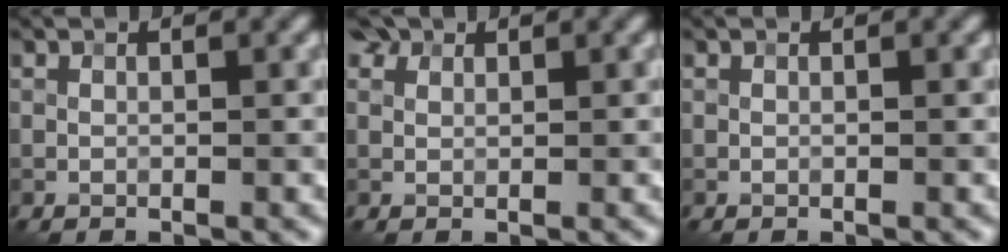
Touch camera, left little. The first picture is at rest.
{"total": 1.5, "force": [1.2, 0.9, 0.2], "torque": [-0.004, 0.001, 0.009]}
{"total": 0.0}